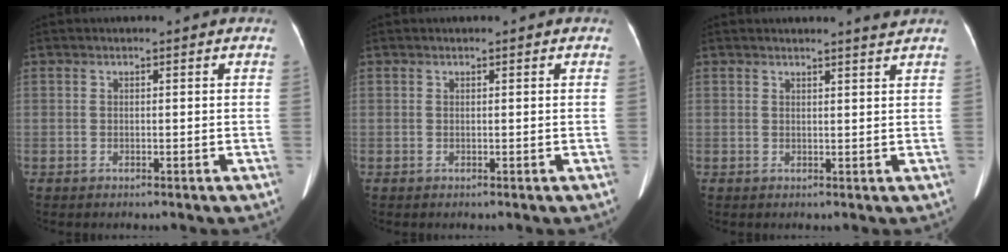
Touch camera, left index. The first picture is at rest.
{"total": 0.0}
{"total": 2.0, "force": [1.9, -0.6, 0.4], "torque": [-0.012, -0.010, 0.025]}